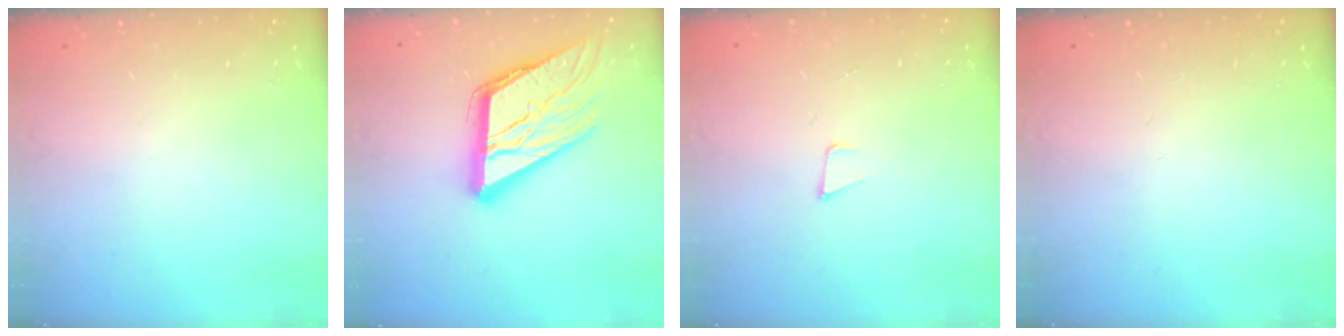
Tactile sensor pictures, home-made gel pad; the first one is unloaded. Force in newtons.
{"total": 18.6, "press": 18.4, "slide": 2.2}
{"total": 3.9, "press": 2.9, "slide": 2.6}
{"total": 0.0}